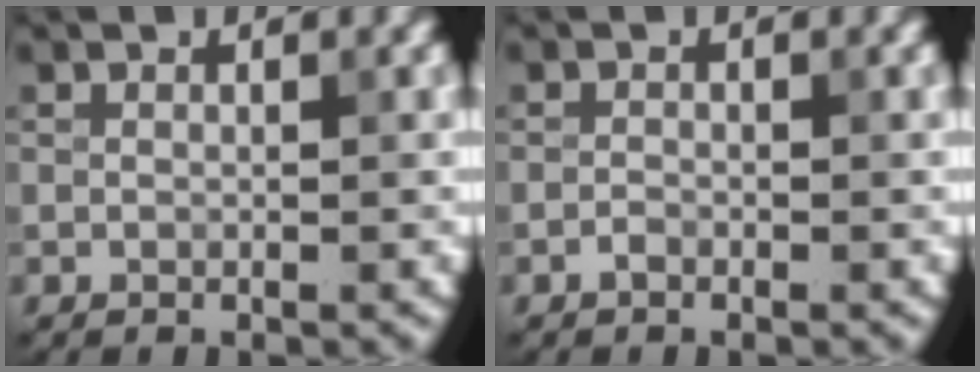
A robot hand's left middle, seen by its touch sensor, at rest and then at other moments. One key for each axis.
{"total": 0.6, "fx": -0.5, "fy": 0.3, "fz": 0.3, "tx": -0.004, "ty": 0.001, "tz": -0.011}